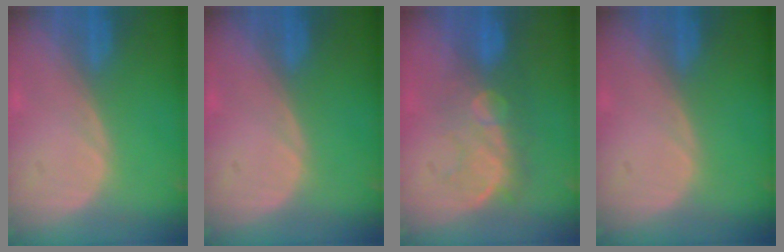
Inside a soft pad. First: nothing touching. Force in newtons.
{"total": 0.0}
{"total": 8.0, "press": 7.8, "slide": 1.7}
{"total": 0.0}